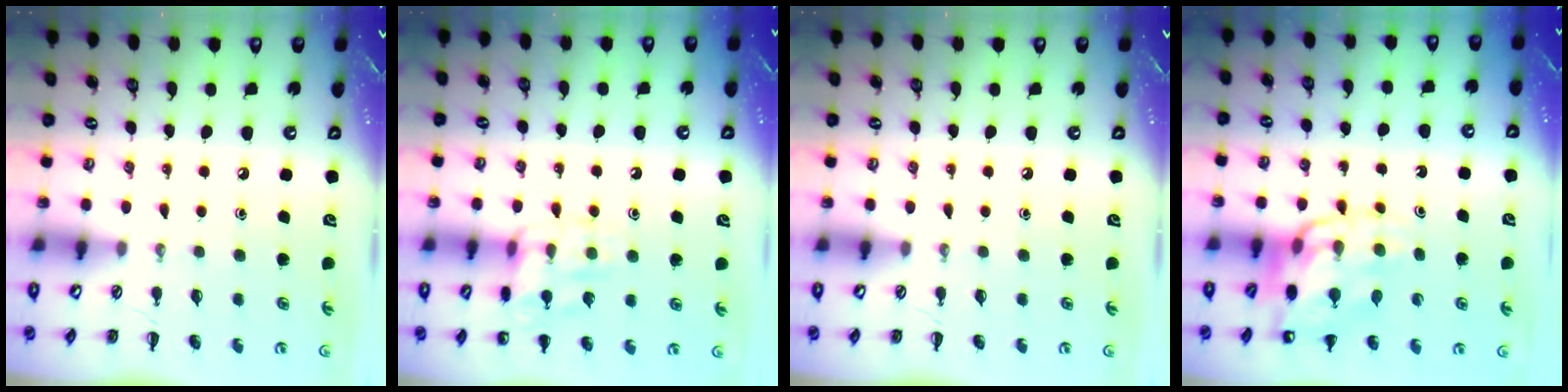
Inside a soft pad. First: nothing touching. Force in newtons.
{"total": 12.5, "press": 12.5, "slide": 0.6}
{"total": 0.0}
{"total": 13.8, "press": 13.4, "slide": 3.4}